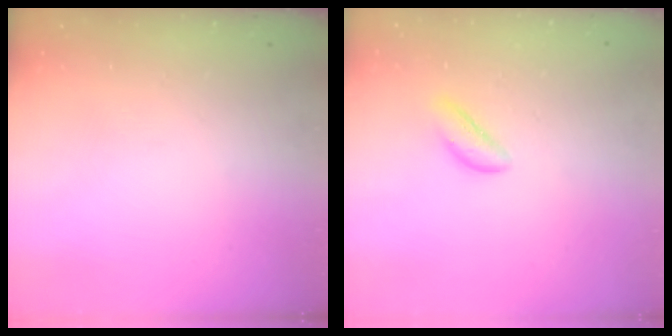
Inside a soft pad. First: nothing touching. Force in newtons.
{"total": 2.7, "press": 2.6, "slide": 0.8}